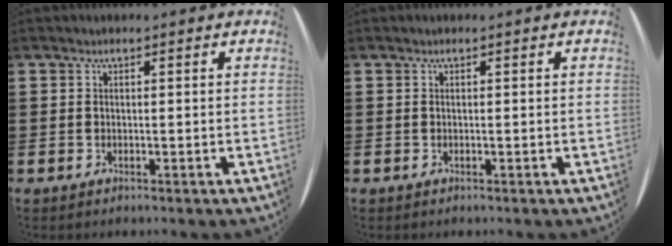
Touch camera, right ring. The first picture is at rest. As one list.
[{"total": 0.0}]